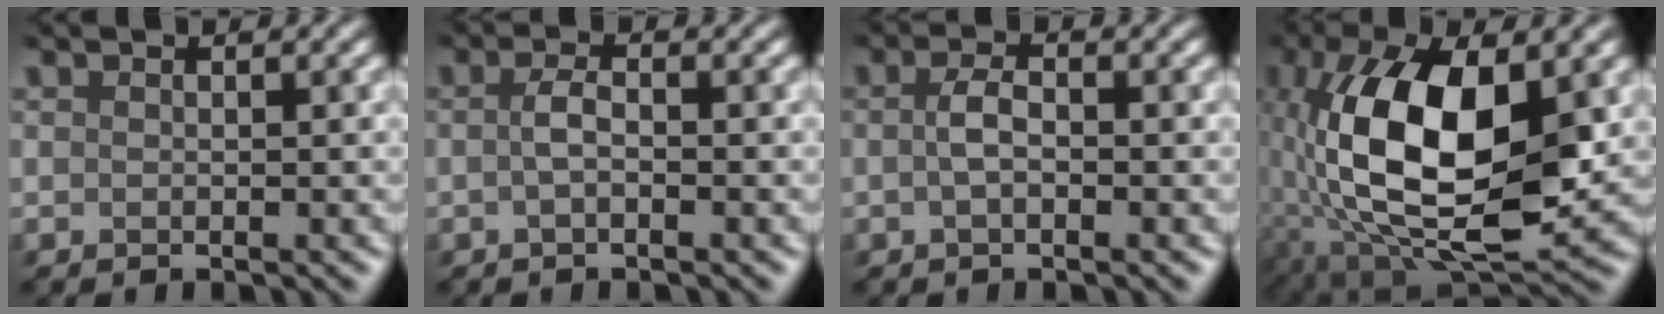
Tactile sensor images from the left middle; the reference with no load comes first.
{"total": 1.0, "force": [0.1, 0.2, 1.0], "torque": [-0.027, 0.005, -0.007]}
{"total": 1.3, "force": [0.2, 0.4, 1.2], "torque": [-0.031, 0.005, -0.005]}
{"total": 13.6, "force": [0.3, 6.7, 11.8], "torque": [-0.242, -0.012, 0.006]}